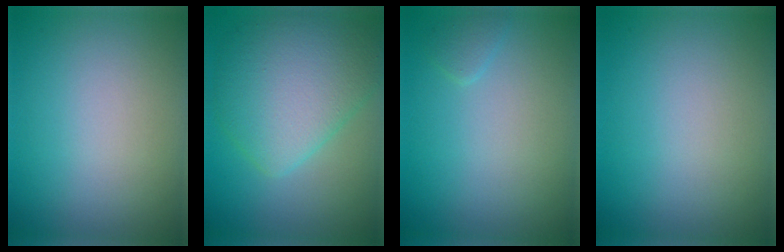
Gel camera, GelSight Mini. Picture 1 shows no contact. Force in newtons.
{"total": 7.0, "press": 7.0, "slide": 0.2}
{"total": 0.8, "press": 0.8, "slide": 0.1}
{"total": 0.0}